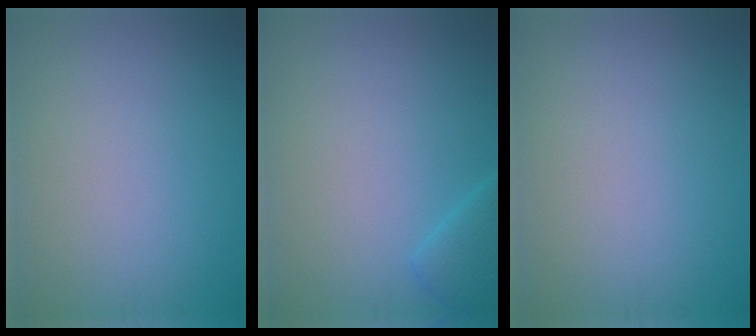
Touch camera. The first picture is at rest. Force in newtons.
{"total": 2.0, "press": 2.0, "slide": 0.1}
{"total": 0.0}